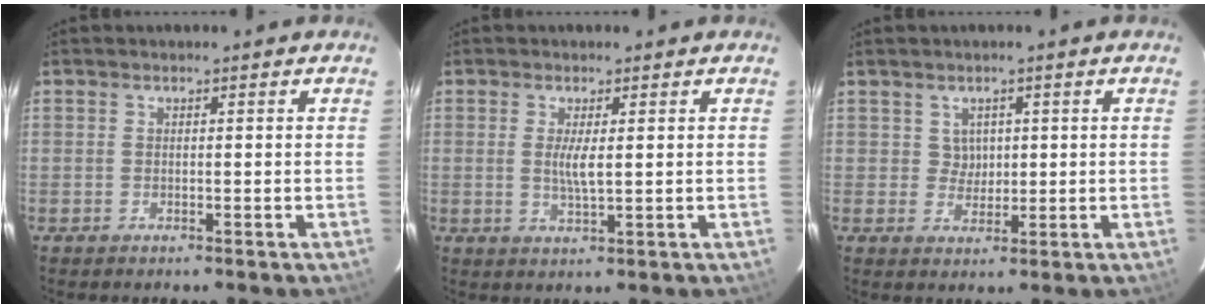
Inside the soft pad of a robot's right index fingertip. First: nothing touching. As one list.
[{"total": 3.3, "force": [0.4, 0.7, 3.2], "torque": [-0.061, -0.009, 0.008]}, {"total": 2.9, "force": [0.9, 2.7, 0.3], "torque": [0.001, 0.006, 0.018]}]